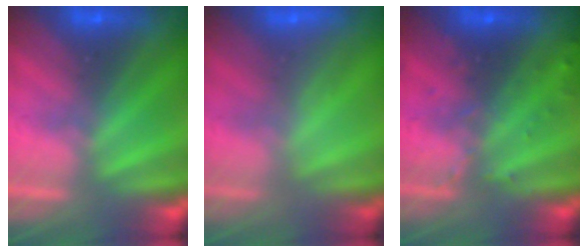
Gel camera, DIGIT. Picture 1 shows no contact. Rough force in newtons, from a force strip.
{"total": 2.3}
{"total": 3.3}